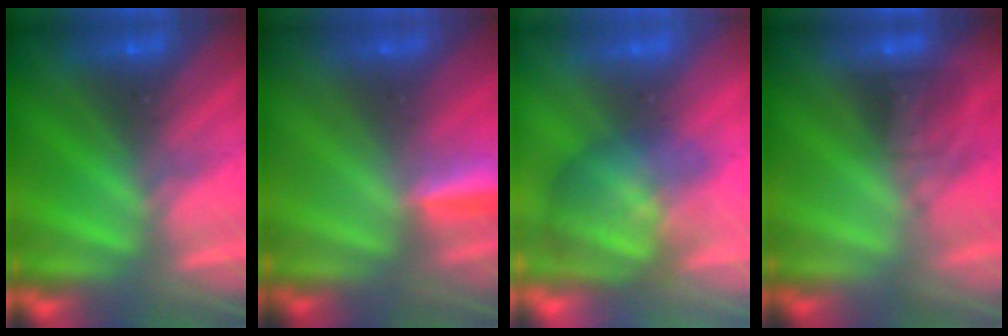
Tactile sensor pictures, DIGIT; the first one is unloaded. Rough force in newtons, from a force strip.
{"total": 2.9}
{"total": 2.9}
{"total": 1.7}